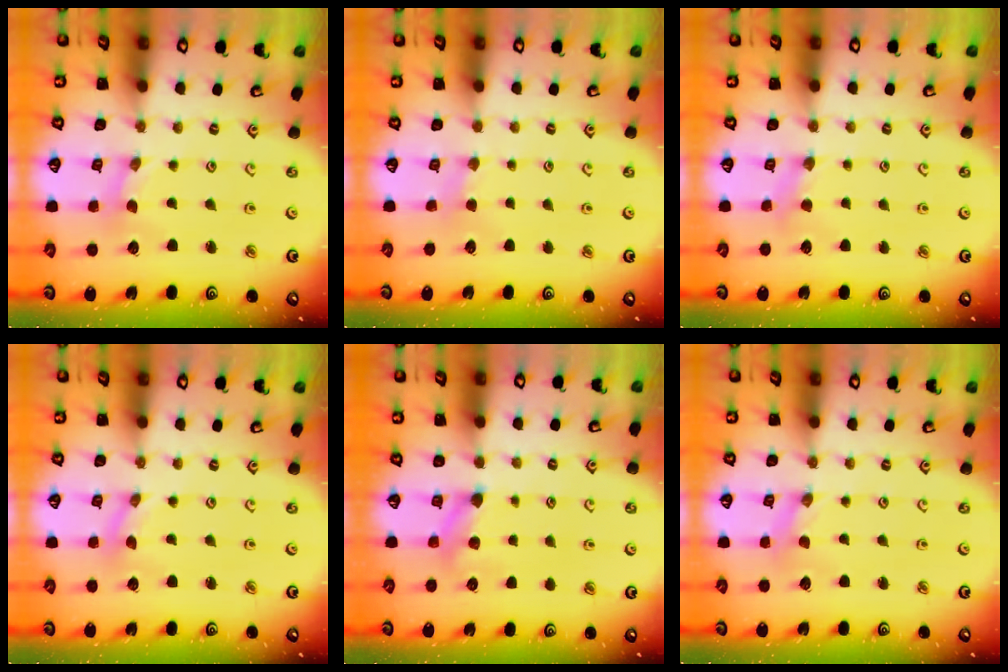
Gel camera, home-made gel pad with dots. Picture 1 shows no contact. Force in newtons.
{"total": 2.2, "press": 2.2, "slide": 0.3}
{"total": 2.9, "press": 2.8, "slide": 0.5}
{"total": 0.5, "press": 0.5, "slide": 0.0}
{"total": 4.8, "press": 4.7, "slide": 0.9}
{"total": 0.0}